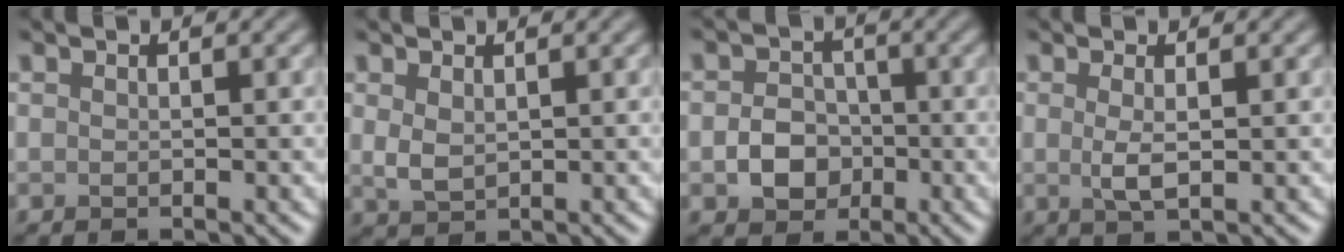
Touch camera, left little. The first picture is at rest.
{"total": 1.8, "force": [0.6, 1.1, 1.3], "torque": [-0.031, -0.002, 0.017]}
{"total": 3.4, "force": [-1.0, 2.8, 1.6], "torque": [-0.021, 0.002, -0.022]}
{"total": 1.9, "force": [0.2, 0.5, 1.8], "torque": [-0.037, -0.002, 0.004]}